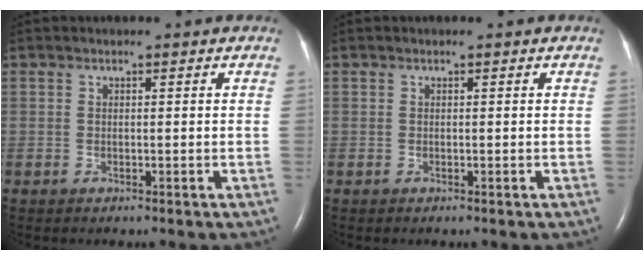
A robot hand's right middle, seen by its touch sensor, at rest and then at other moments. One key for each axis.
{"total": 0.0}